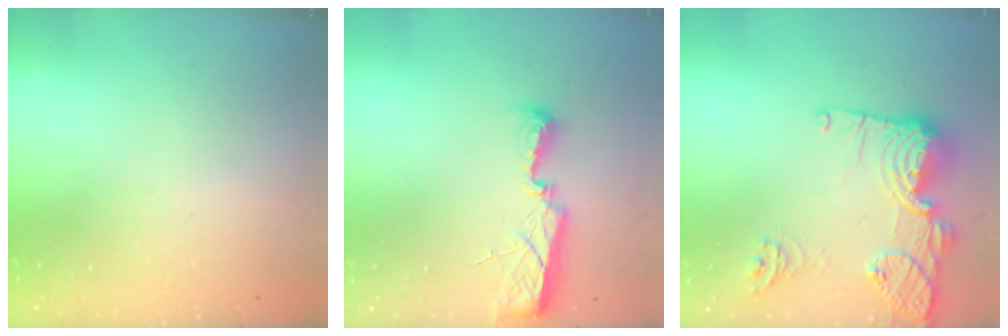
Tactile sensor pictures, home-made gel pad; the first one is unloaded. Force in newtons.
{"total": 7.8, "press": 7.7, "slide": 1.2}
{"total": 19.0, "press": 18.0, "slide": 5.9}